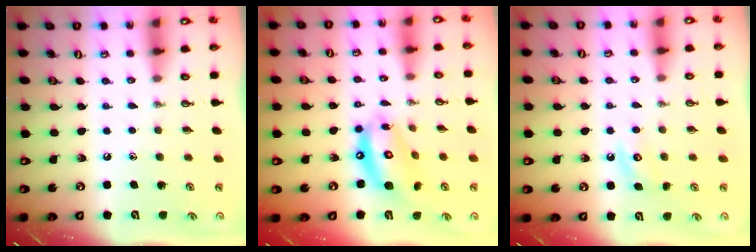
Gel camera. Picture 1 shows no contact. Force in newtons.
{"total": 13.4, "press": 13.4, "slide": 1.3}
{"total": 3.7, "press": 3.6, "slide": 0.6}